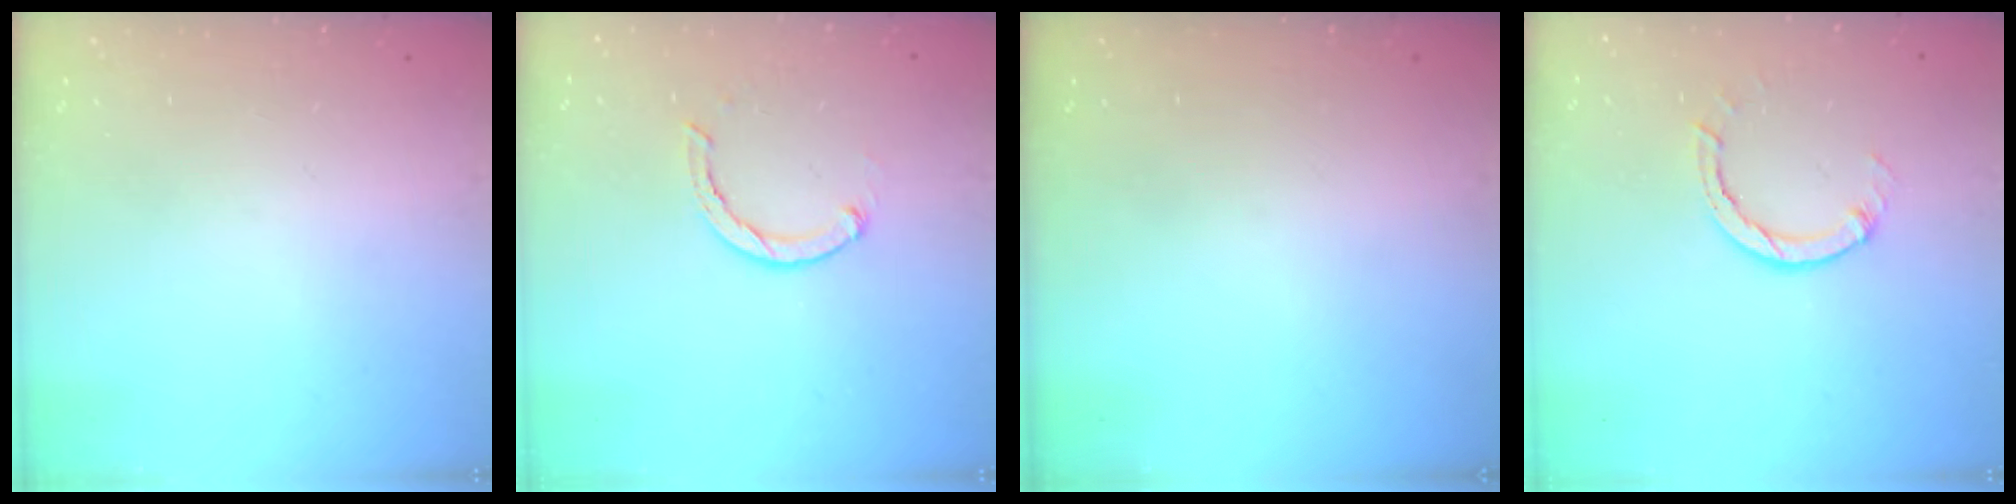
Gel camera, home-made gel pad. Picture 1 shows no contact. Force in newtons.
{"total": 2.4, "press": 2.4, "slide": 0.1}
{"total": 0.0}
{"total": 2.7, "press": 2.7, "slide": 0.3}